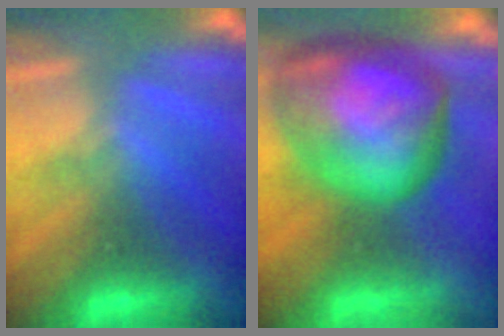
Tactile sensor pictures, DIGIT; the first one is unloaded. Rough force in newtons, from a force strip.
{"total": 8.3}